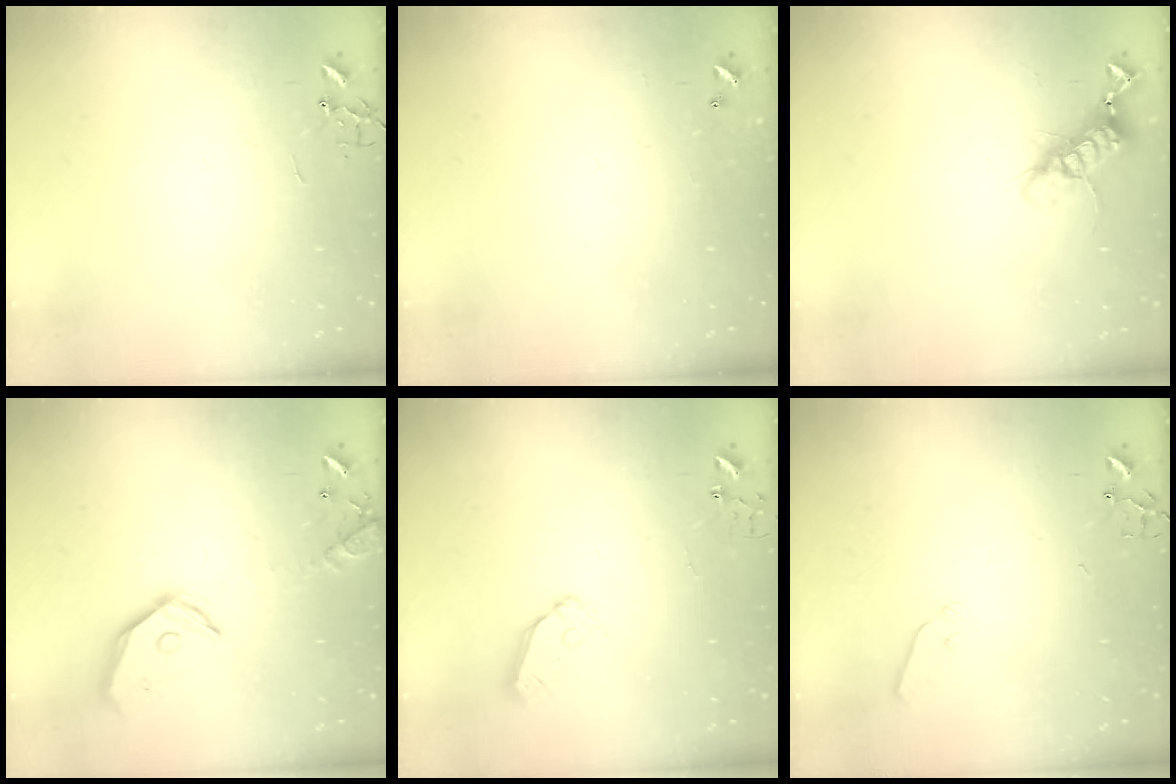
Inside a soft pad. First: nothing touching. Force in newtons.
{"total": 0.0}
{"total": 12.0, "press": 12.0, "slide": 1.3}
{"total": 16.4, "press": 16.2, "slide": 2.5}
{"total": 8.4, "press": 8.4, "slide": 0.8}
{"total": 5.0, "press": 5.0, "slide": 0.6}